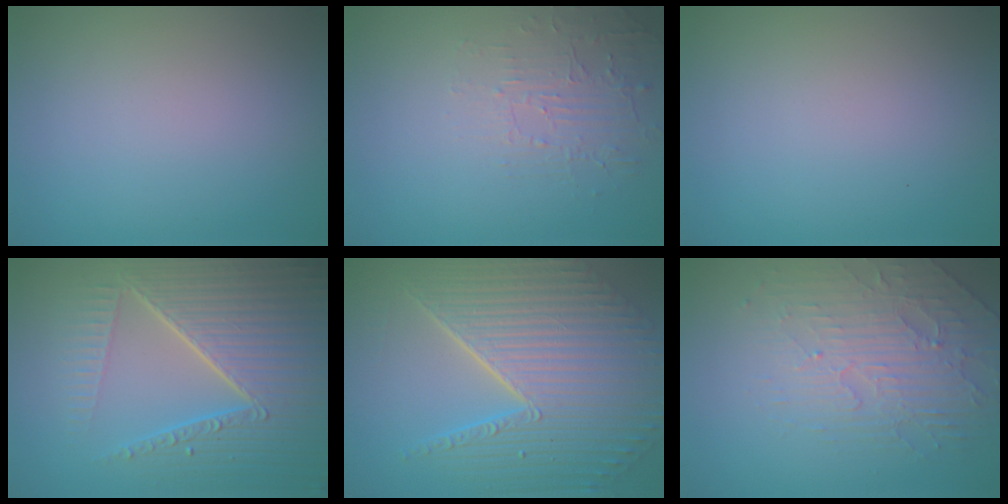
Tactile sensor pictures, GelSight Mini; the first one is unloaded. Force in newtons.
{"total": 1.9, "press": 0.8, "slide": 1.7}
{"total": 0.0}
{"total": 8.8, "press": 6.1, "slide": 6.4}
{"total": 10.8, "press": 7.3, "slide": 8.0}
{"total": 3.3, "press": 2.9, "slide": 1.6}